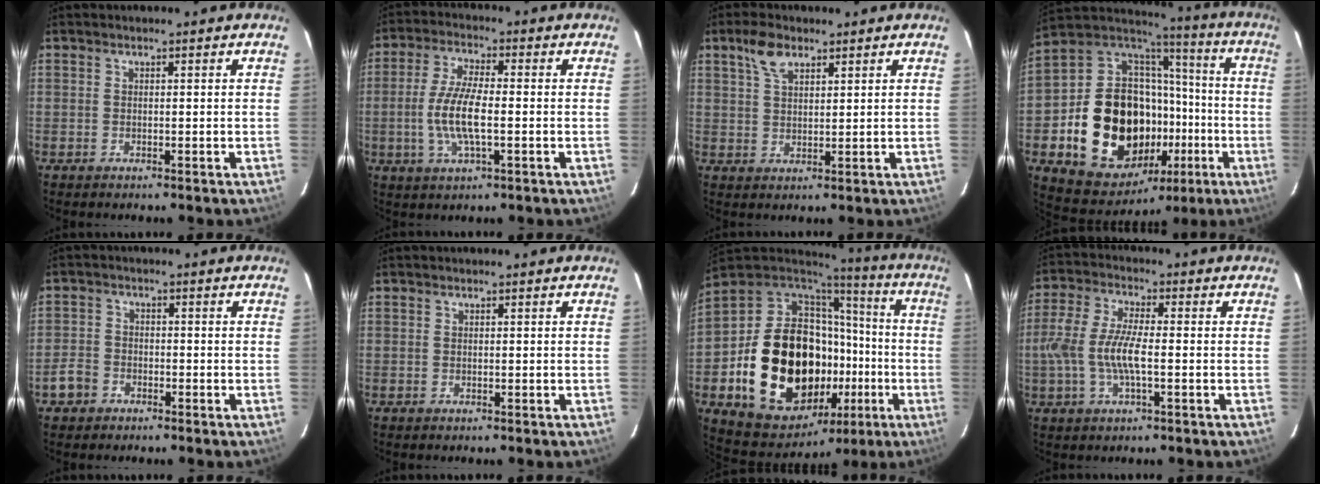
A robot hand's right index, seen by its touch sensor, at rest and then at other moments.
{"total": 9.2, "force": [-1.4, 2.5, 8.7], "torque": [-0.179, -0.001, -0.030]}
{"total": 5.1, "force": [3.1, 2.5, 3.2], "torque": [-0.060, 0.012, 0.060]}
{"total": 27.8, "force": [-7.1, 21.1, 16.8], "torque": [-0.344, 0.037, -0.080]}
{"total": 4.2, "force": [-2.5, 3.3, 1.0], "torque": [-0.028, 0.010, -0.047]}
{"total": 0.0}
{"total": 32.6, "force": [-6.0, 22.9, 22.4], "torque": [-0.436, 0.012, -0.062]}
{"total": 9.3, "force": [-1.6, 2.8, 8.8], "torque": [-0.187, 0.003, -0.034]}